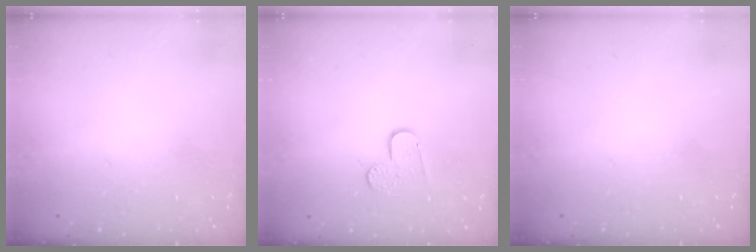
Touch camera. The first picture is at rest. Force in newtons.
{"total": 5.7, "press": 5.7, "slide": 0.5}
{"total": 0.0}